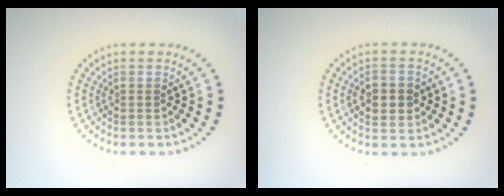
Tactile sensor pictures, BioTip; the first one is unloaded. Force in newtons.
{"total": 2.8, "press": 2.8, "slide": 0.4}